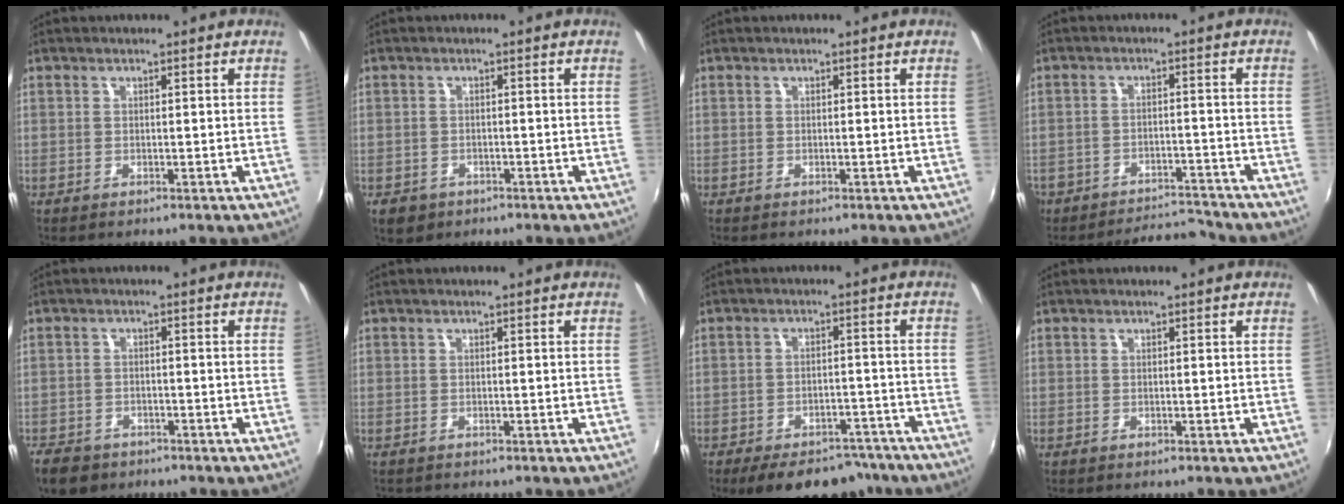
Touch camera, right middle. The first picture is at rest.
{"total": 4.0, "force": [-2.2, 2.9, 1.5], "torque": [-0.038, -0.005, -0.030]}
{"total": 0.0}
{"total": 8.5, "force": [-7.9, 3.0, 0.9], "torque": [-0.041, 0.013, -0.115]}
{"total": 7.2, "force": [-5.0, 4.4, 2.6], "torque": [-0.076, -0.004, -0.082]}
{"total": 0.7, "force": [-0.6, 0.3, 0.1], "torque": [-0.005, 0.001, -0.009]}
{"total": 14.5, "force": [-11.6, 6.2, 6.0], "torque": [-0.119, 0.005, -0.143]}
{"total": 0.0}